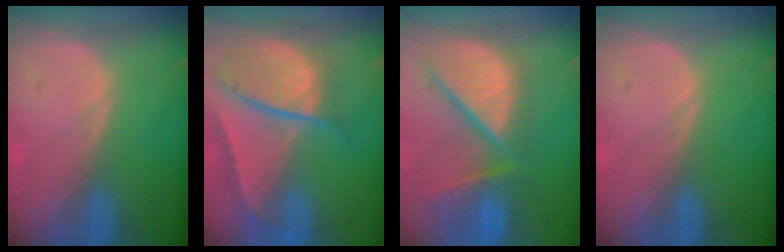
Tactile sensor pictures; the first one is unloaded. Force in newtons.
{"total": 10.3, "press": 8.7, "slide": 5.5}
{"total": 13.1, "press": 10.9, "slide": 7.2}
{"total": 0.0}